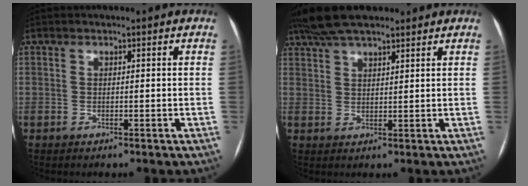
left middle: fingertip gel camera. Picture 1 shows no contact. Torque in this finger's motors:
{"motor_torque": [0.93, -0.94, 0.12, 0.05]}